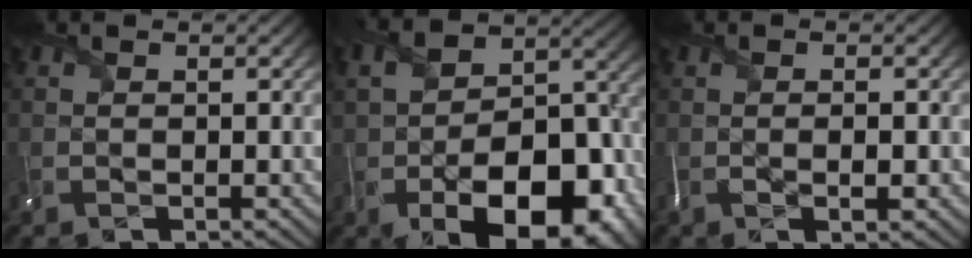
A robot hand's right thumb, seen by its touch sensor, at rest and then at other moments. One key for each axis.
{"total": 15.5, "fx": -5.9, "fy": 9.1, "fz": 11.1, "tx": -0.167, "ty": -0.034, "tz": -0.087}
{"total": 2.0, "fx": -0.6, "fy": 0.2, "fz": 1.9, "tx": -0.031, "ty": -0.005, "tz": -0.012}